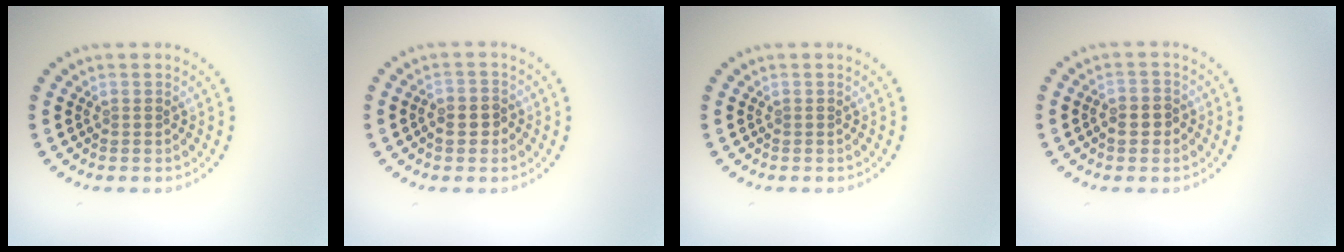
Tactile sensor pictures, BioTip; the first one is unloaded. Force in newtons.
{"total": 2.1, "press": 2.0, "slide": 0.6}
{"total": 0.0}
{"total": 1.7, "press": 1.6, "slide": 0.5}